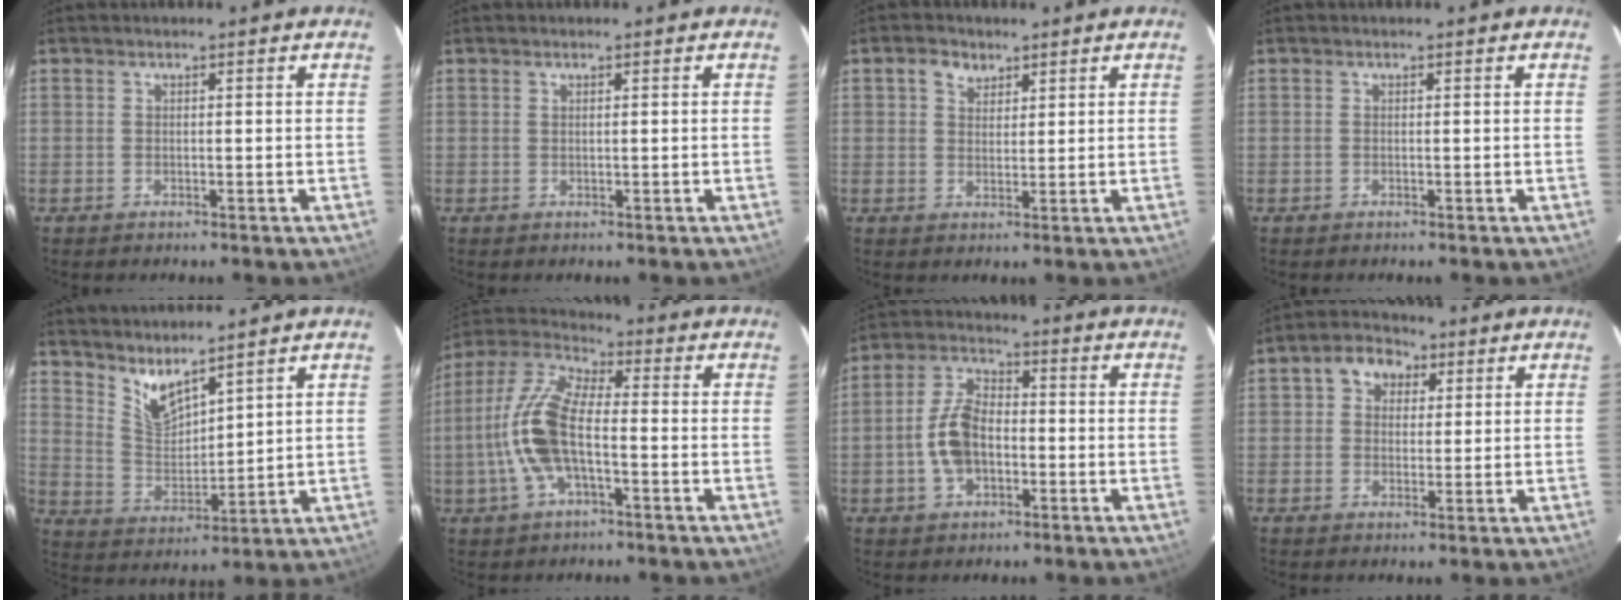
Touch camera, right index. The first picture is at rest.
{"total": 0.0}
{"total": 3.4, "force": [1.8, 2.6, 1.2], "torque": [-0.018, 0.012, 0.034]}
{"total": 0.0}
{"total": 7.3, "force": [6.0, 1.9, 3.7], "torque": [-0.068, -0.010, 0.124]}
{"total": 13.5, "force": [-2.8, 5.3, 12.1], "torque": [-0.261, 0.007, -0.061]}
{"total": 9.0, "force": [-2.1, 5.7, 6.7], "torque": [-0.139, 0.020, -0.033]}
{"total": 6.1, "force": [2.2, 4.9, 2.9], "torque": [-0.048, 0.023, 0.034]}